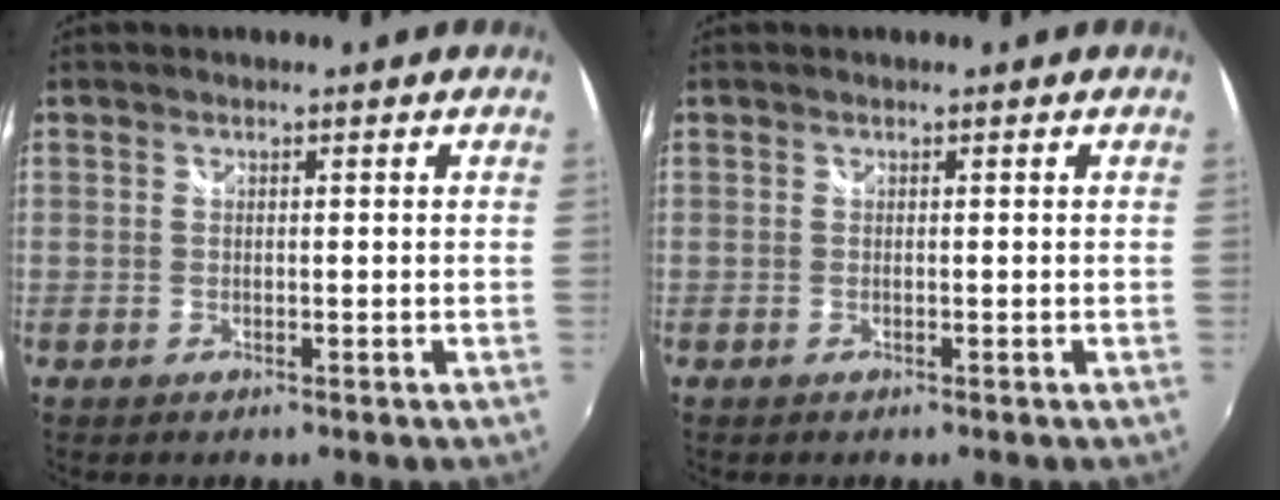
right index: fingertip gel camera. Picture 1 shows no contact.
{"total": 0.0}